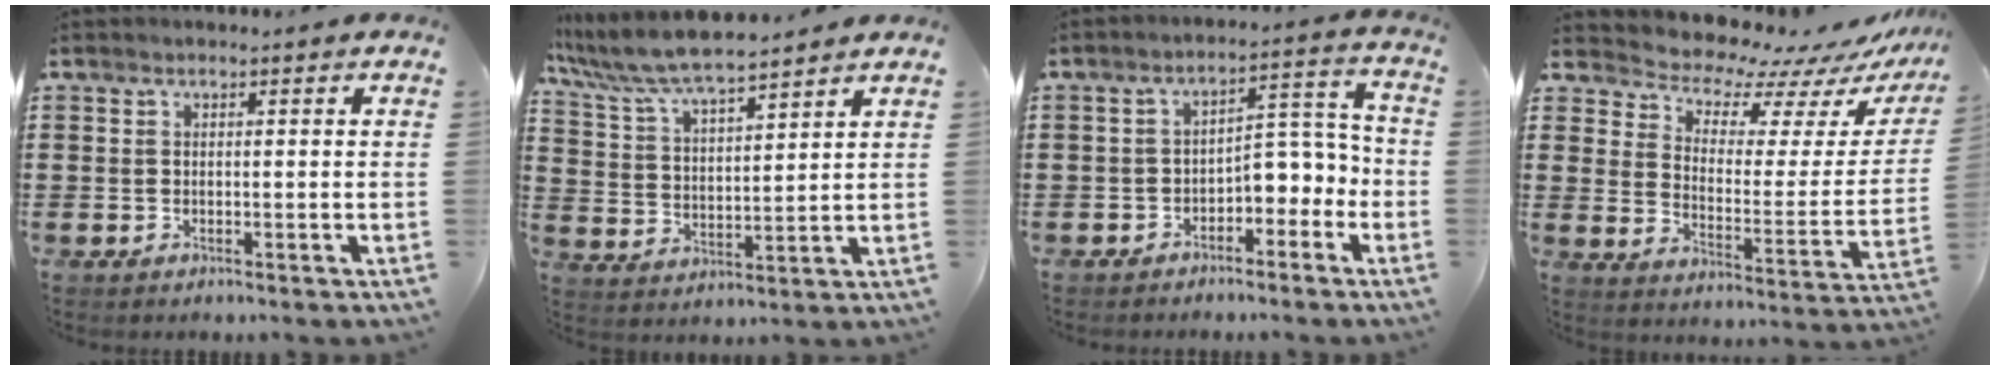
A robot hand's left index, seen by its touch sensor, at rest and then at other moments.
{"total": 7.4, "force": [6.7, 0.8, 2.9], "torque": [-0.083, -0.030, 0.118]}
{"total": 4.6, "force": [-3.2, 2.1, 2.5], "torque": [-0.048, 0.000, -0.067]}
{"total": 6.7, "force": [6.5, 1.6, 1.0], "torque": [-0.043, -0.067, 0.108]}